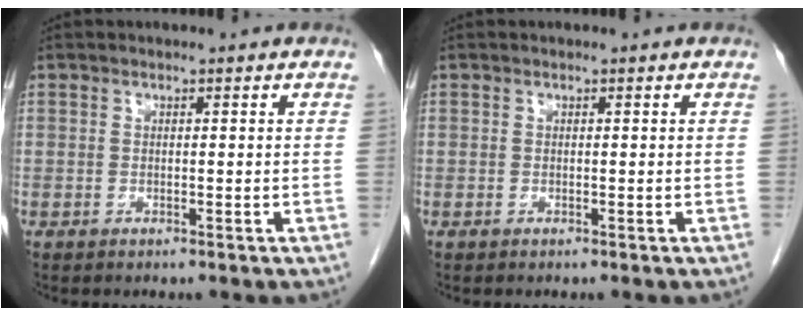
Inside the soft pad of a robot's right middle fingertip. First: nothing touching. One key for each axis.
{"total": 0.0}